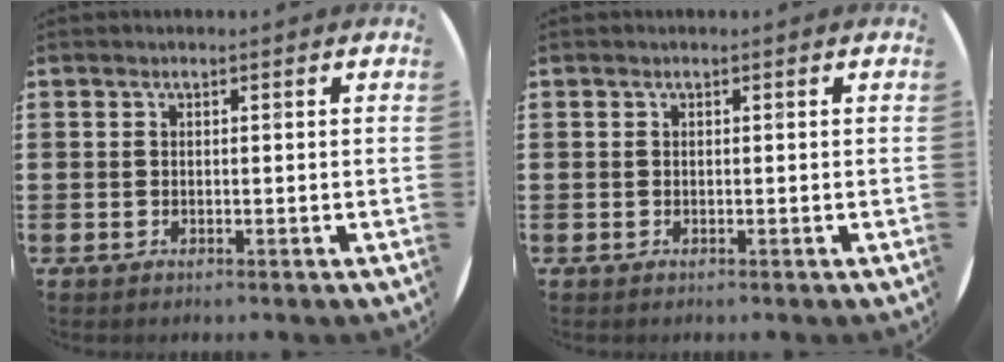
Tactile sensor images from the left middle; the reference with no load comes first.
{"total": 0.0}